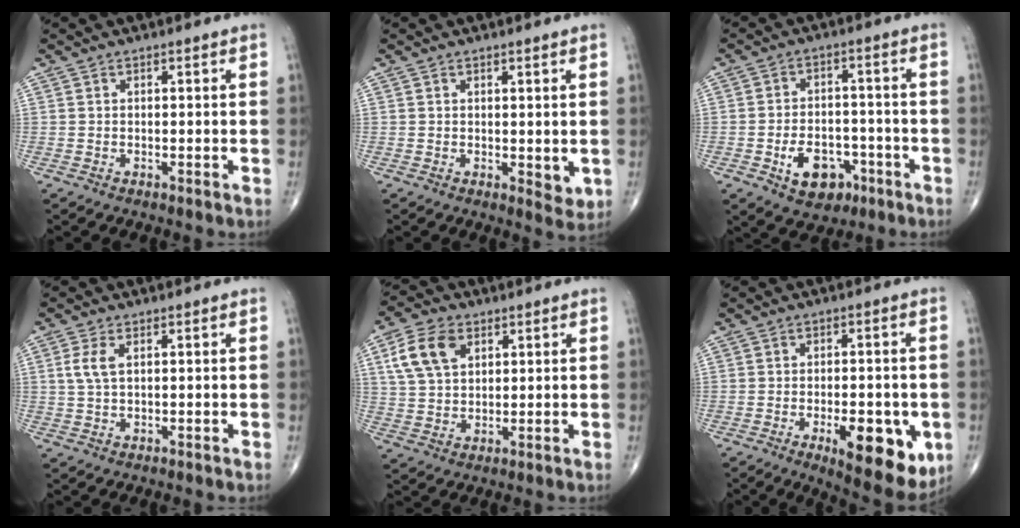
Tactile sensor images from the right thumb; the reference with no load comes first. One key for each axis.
{"total": 2.9, "fx": 0.4, "fy": 1.5, "fz": 2.5, "tx": -0.029, "ty": -0.011, "tz": 0.009}
{"total": 9.3, "fx": -4.0, "fy": 6.3, "fz": 5.5, "tx": -0.062, "ty": 0.029, "tz": -0.054}
{"total": 3.6, "fx": 1.0, "fy": 1.6, "fz": 3.1, "tx": -0.075, "ty": 0.005, "tz": 0.022}
{"total": 9.4, "fx": 3.7, "fy": 6.1, "fz": 6.2, "tx": -0.110, "ty": -0.001, "tz": 0.072}
{"total": 13.8, "fx": -4.7, "fy": 5.6, "fz": 11.7, "tx": -0.139, "ty": -0.008, "tz": -0.053}